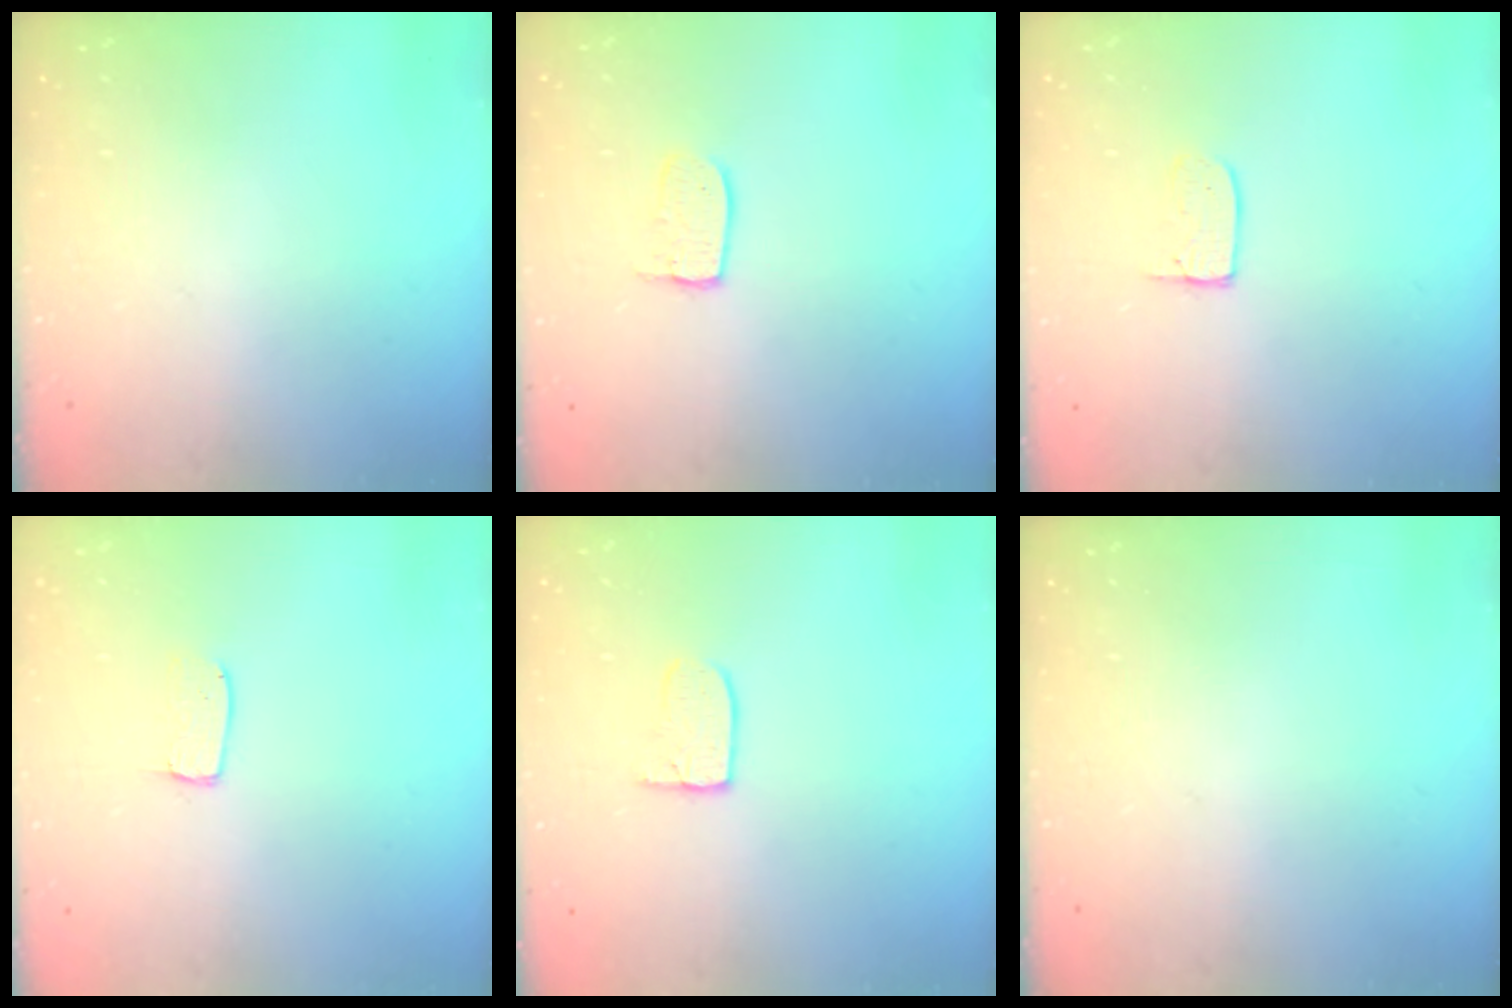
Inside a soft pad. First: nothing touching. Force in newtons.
{"total": 6.0, "press": 6.0, "slide": 0.3}
{"total": 4.3, "press": 4.3, "slide": 0.3}
{"total": 3.8, "press": 3.8, "slide": 0.3}
{"total": 4.9, "press": 4.9, "slide": 0.3}
{"total": 0.0}